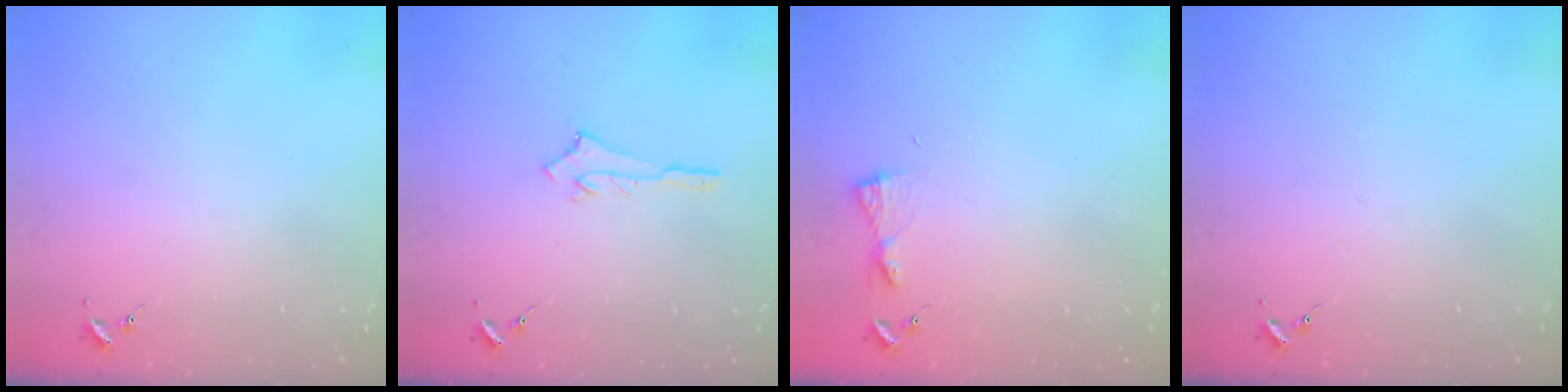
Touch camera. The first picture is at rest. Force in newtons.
{"total": 2.5, "press": 2.5, "slide": 0.2}
{"total": 3.9, "press": 3.9, "slide": 0.4}
{"total": 0.0}